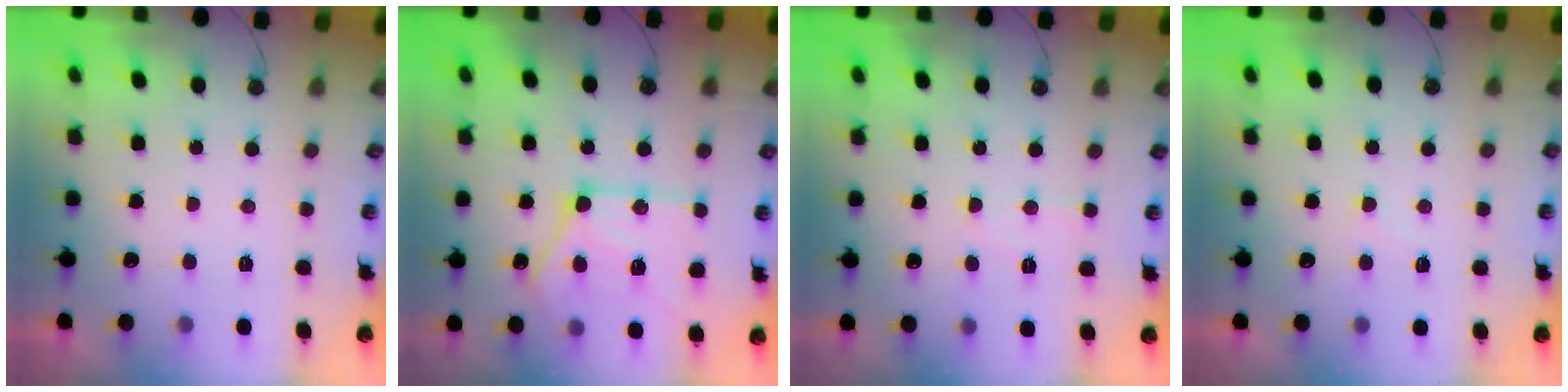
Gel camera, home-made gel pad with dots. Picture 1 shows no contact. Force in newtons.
{"total": 18.7, "press": 18.7, "slide": 1.3}
{"total": 5.4, "press": 5.4, "slide": 0.7}
{"total": 4.7, "press": 4.6, "slide": 0.5}